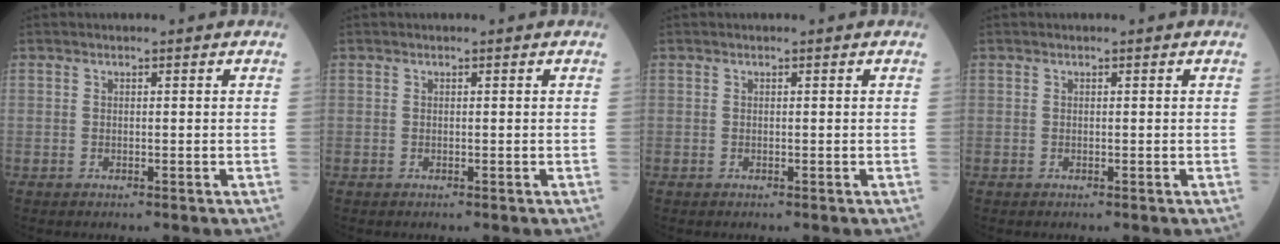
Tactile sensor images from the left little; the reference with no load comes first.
{"total": 0.0}
{"total": 0.0}
{"total": 0.0}